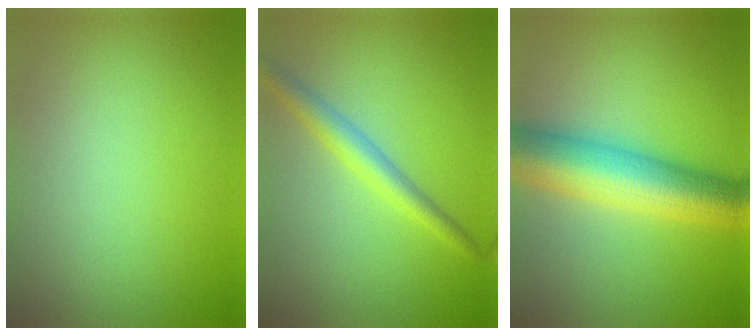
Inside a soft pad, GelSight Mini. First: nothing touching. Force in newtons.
{"total": 3.0, "press": 3.0, "slide": 0.0}
{"total": 10.0, "press": 10.0, "slide": 0.1}